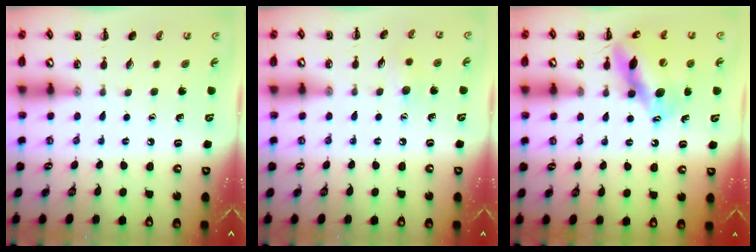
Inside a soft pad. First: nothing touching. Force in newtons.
{"total": 6.0, "press": 5.8, "slide": 1.5}
{"total": 12.8, "press": 12.2, "slide": 3.8}